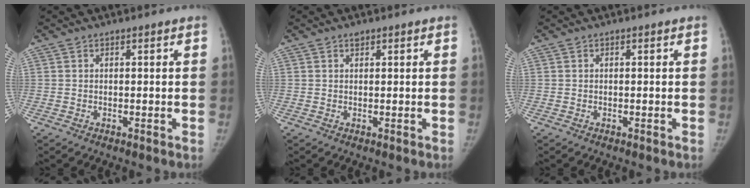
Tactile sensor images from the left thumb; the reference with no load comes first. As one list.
[{"total": 1.5, "force": [1.1, 0.7, 0.7], "torque": [-0.004, -0.006, 0.016]}, {"total": 0.0}]